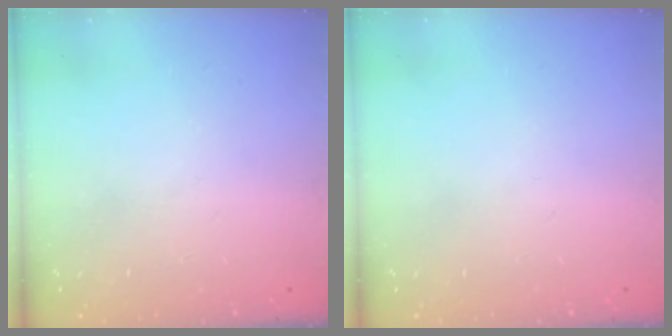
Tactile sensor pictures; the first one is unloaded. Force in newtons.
{"total": 0.0}